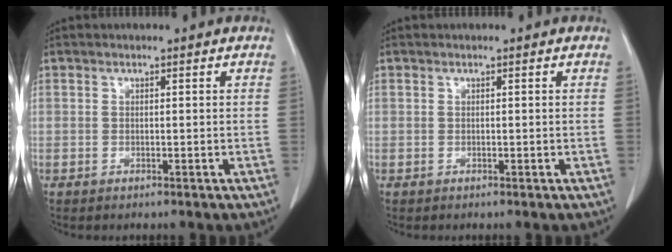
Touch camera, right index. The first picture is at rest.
{"total": 0.0}